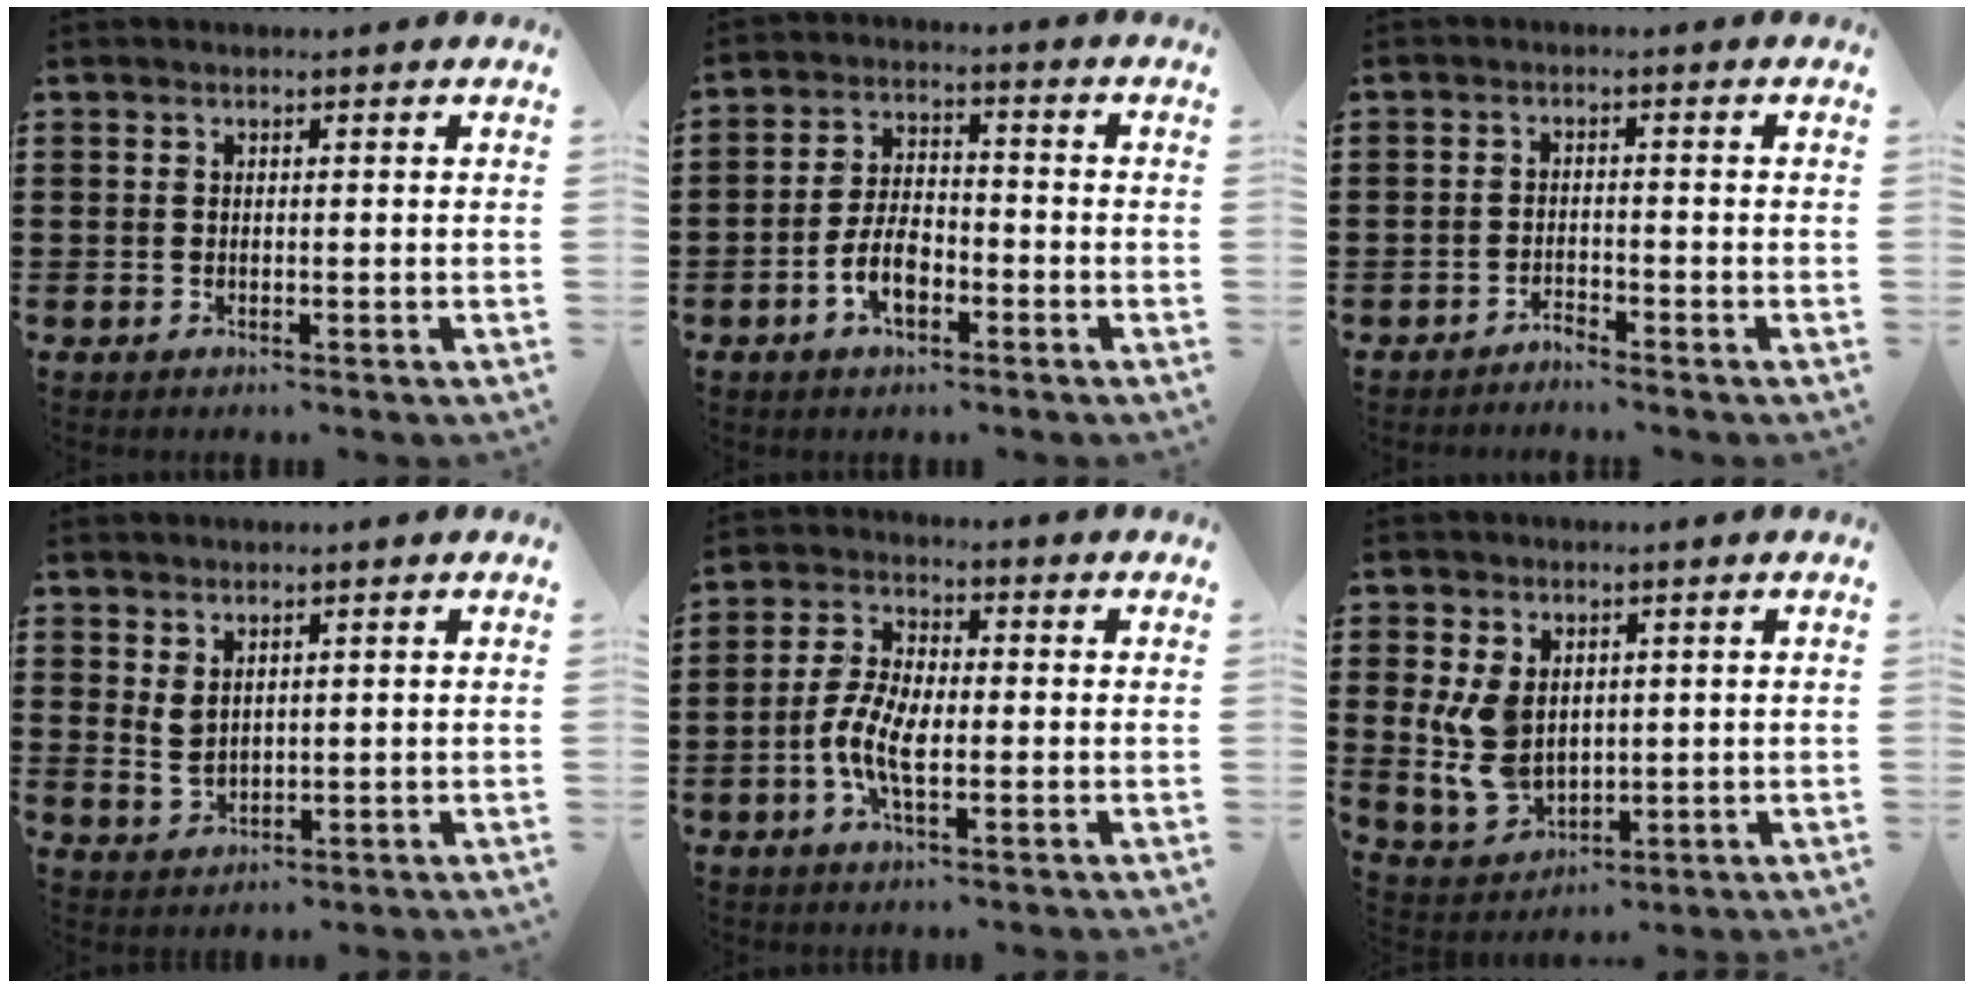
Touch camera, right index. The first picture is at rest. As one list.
[{"total": 6.3, "force": [-2.7, 3.3, 4.8], "torque": [-0.108, 0.001, -0.054]}, {"total": 2.0, "force": [-2.0, -0.1, 0.0], "torque": [-0.005, 0.003, -0.041]}, {"total": 2.5, "force": [1.6, 1.4, 1.3], "torque": [-0.030, 0.003, 0.032]}, {"total": 6.9, "force": [-1.7, 3.1, 5.9], "torque": [-0.141, -0.006, -0.040]}, {"total": 7.2, "force": [1.1, 5.4, 4.7], "torque": [-0.128, 0.006, 0.020]}]